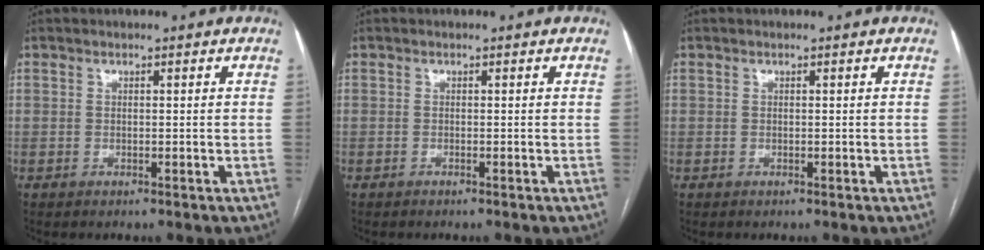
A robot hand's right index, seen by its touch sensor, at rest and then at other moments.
{"total": 0.0}
{"total": 0.0}